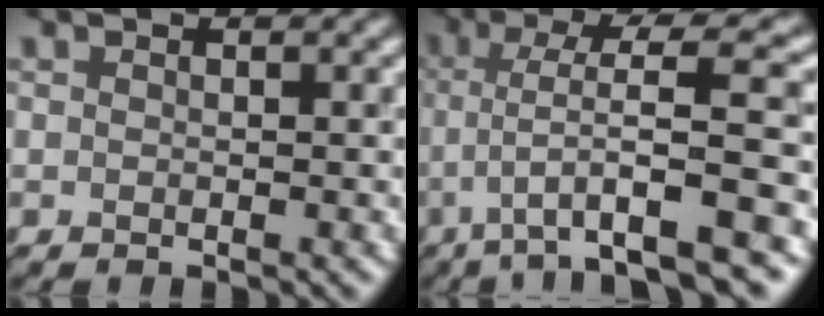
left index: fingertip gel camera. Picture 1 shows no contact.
{"total": 8.0, "force": [-1.9, 1.2, 7.7], "torque": [-0.119, 0.031, -0.020]}